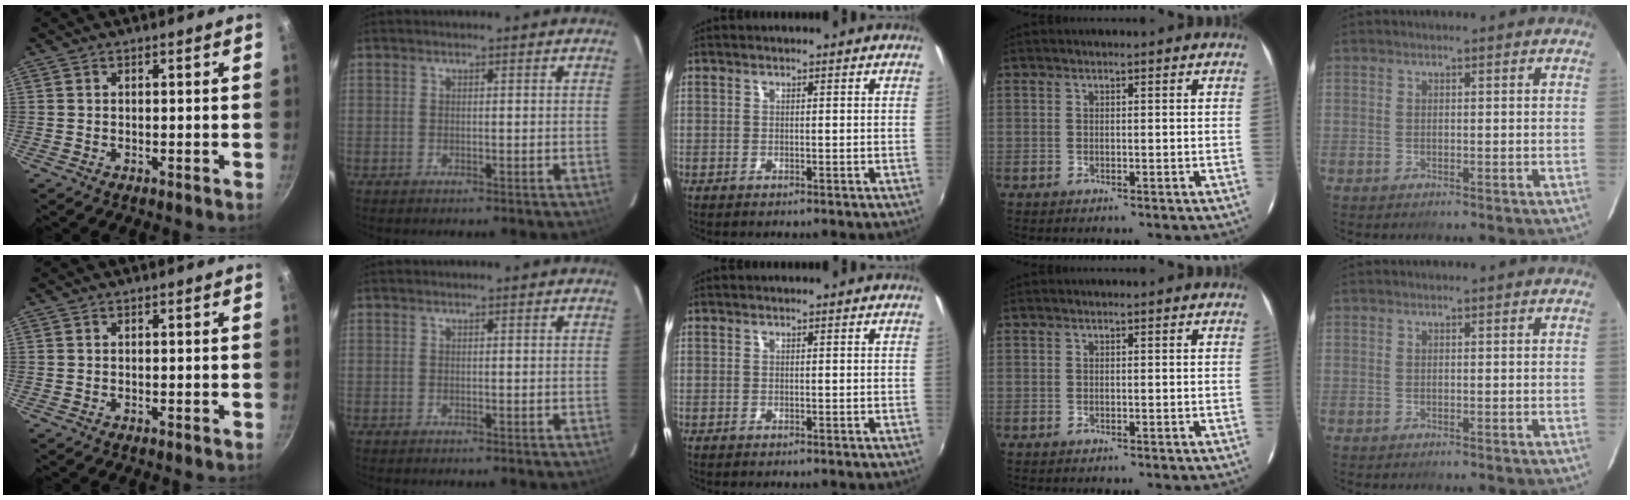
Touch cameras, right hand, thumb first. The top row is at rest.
{}